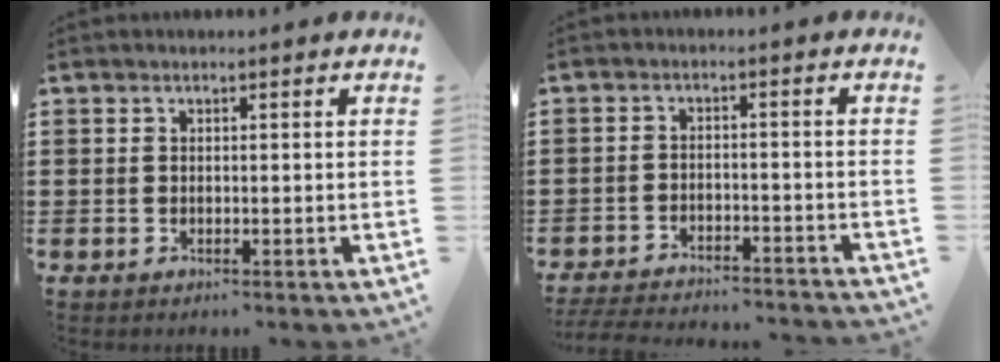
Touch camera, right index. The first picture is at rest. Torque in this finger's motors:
{"motor_torque": [-2.14, 0.00, -0.62, 0.00]}